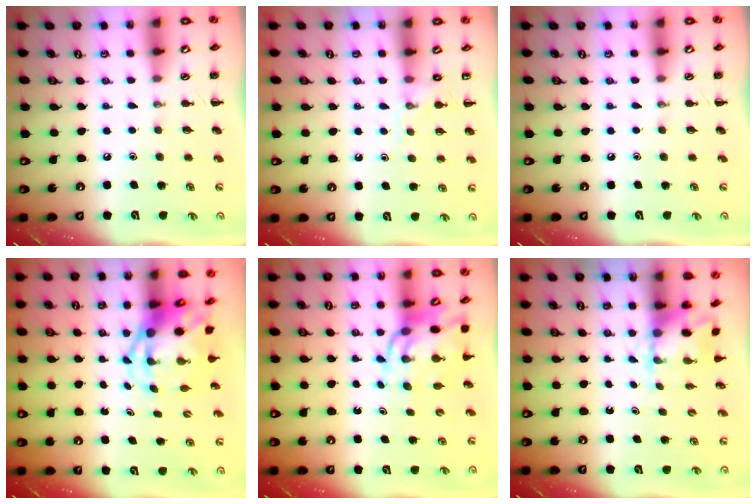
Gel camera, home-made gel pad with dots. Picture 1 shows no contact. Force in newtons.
{"total": 6.1, "press": 5.9, "slide": 1.5}
{"total": 0.0}
{"total": 5.6, "press": 5.3, "slide": 1.7}
{"total": 11.2, "press": 10.6, "slide": 3.6}
{"total": 2.7, "press": 2.5, "slide": 0.9}